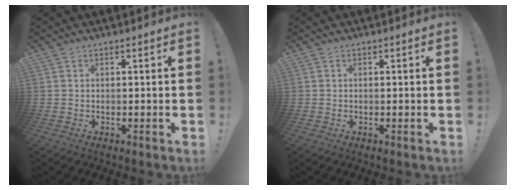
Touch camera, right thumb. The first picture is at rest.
{"total": 0.0}